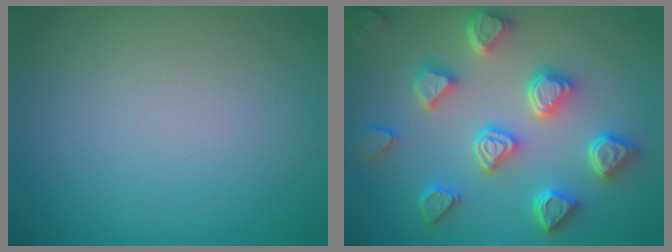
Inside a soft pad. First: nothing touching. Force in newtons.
{"total": 7.0, "press": 5.8, "slide": 3.9}